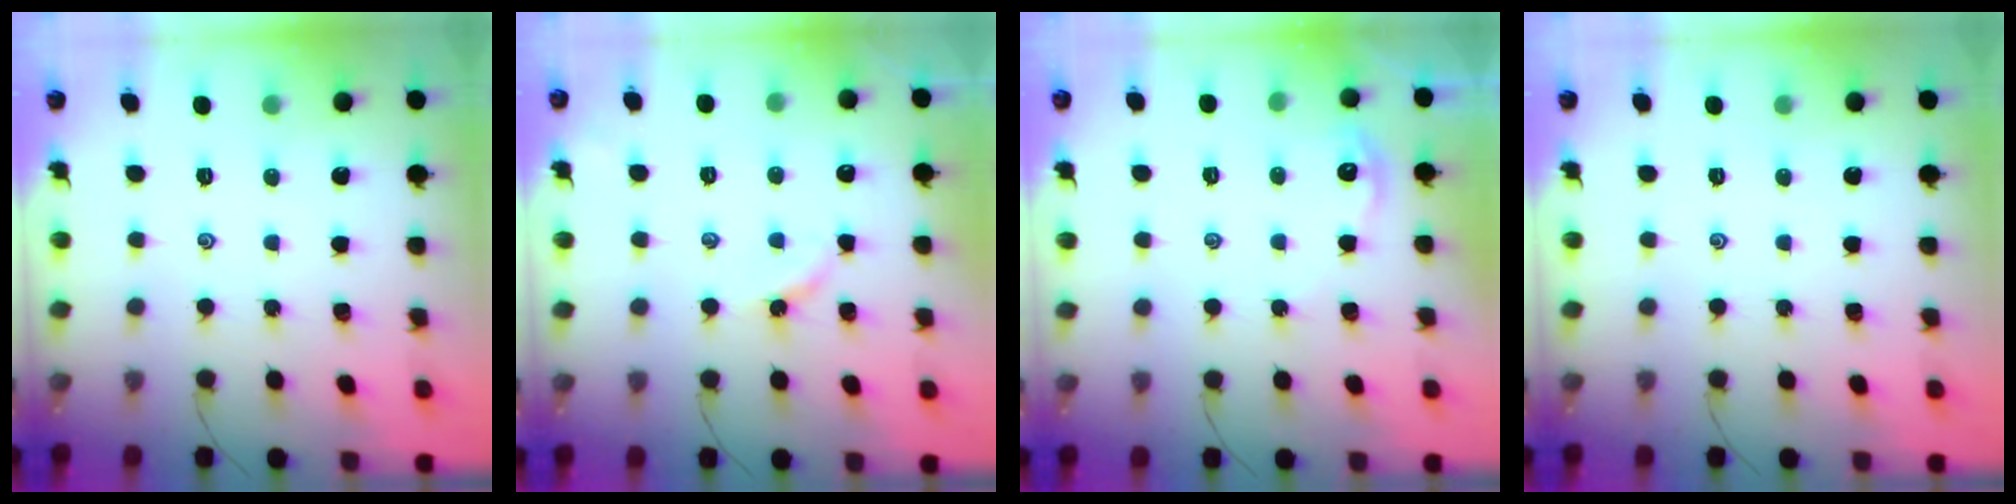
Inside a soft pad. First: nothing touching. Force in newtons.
{"total": 4.8, "press": 4.7, "slide": 0.3}
{"total": 3.2, "press": 3.2, "slide": 0.3}
{"total": 0.0}